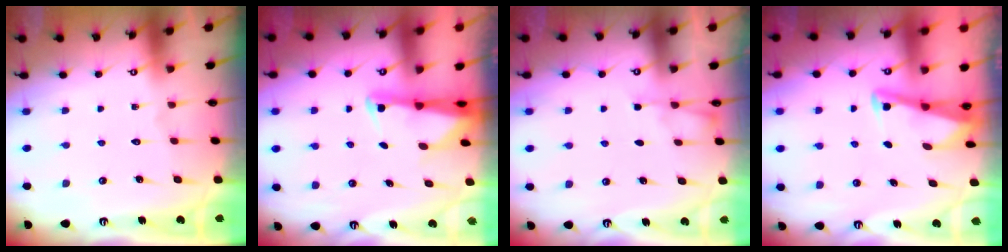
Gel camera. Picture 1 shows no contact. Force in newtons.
{"total": 2.5, "press": 2.4, "slide": 0.5}
{"total": 3.0, "press": 3.0, "slide": 0.3}
{"total": 2.9, "press": 2.9, "slide": 0.4}